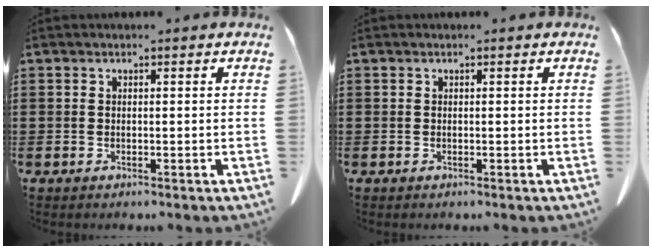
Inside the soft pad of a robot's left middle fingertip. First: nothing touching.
{"total": 0.0}